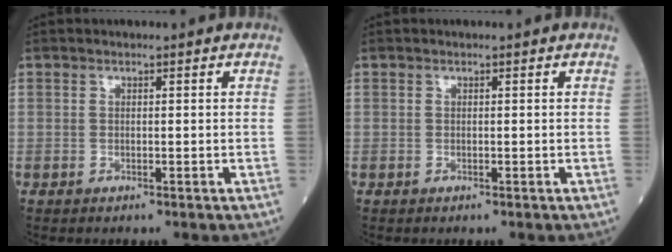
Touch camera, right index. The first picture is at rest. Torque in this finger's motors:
{"motor_torque": [0.00, 0.00, 0.00, -0.01]}